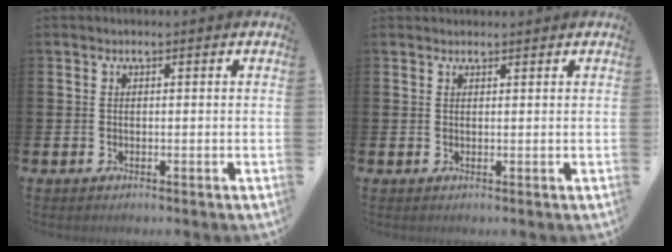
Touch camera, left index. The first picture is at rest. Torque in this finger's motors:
{"motor_torque": [-0.72, -1.42, 0.05, 0.01]}